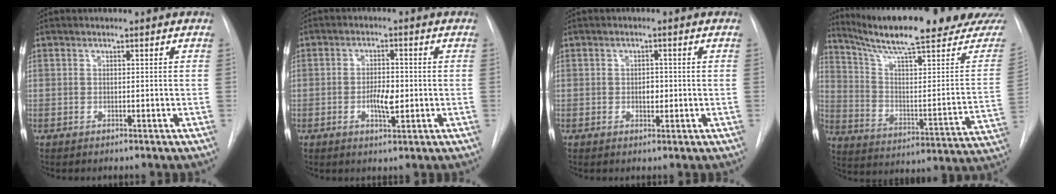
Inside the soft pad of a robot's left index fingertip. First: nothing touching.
{"total": 4.0, "force": [-0.7, 1.4, 3.7], "torque": [-0.065, 0.000, -0.010]}
{"total": 1.8, "force": [-0.1, 1.1, 1.4], "torque": [-0.021, 0.001, 0.000]}
{"total": 25.7, "force": [22.2, 0.8, 13.0], "torque": [-0.198, -0.070, 0.309]}